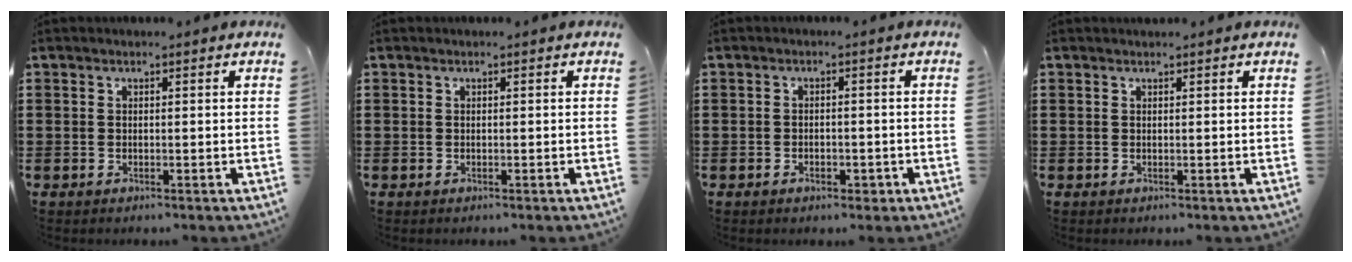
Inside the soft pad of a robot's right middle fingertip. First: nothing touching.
{"total": 0.0}
{"total": 1.8, "force": [-1.1, 1.1, 0.9], "torque": [-0.011, -0.001, -0.025]}
{"total": 0.0}